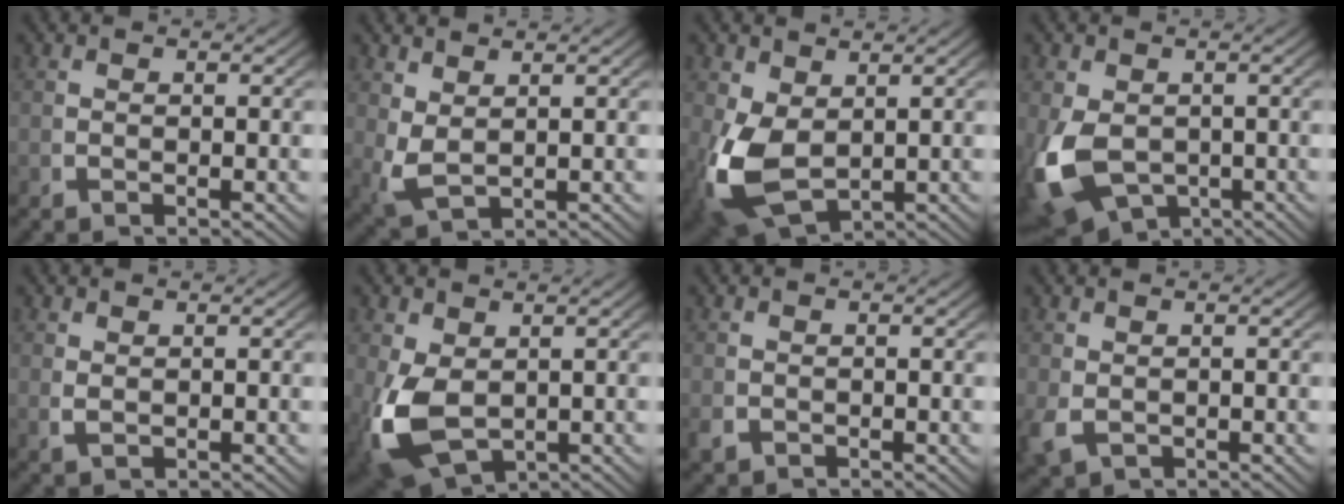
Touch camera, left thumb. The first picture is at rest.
{"total": 3.4, "force": [0.8, 2.1, 2.5], "torque": [-0.061, -0.018, 0.034]}
{"total": 8.2, "force": [-1.7, 5.6, 5.7], "torque": [-0.154, -0.052, 0.002]}
{"total": 7.8, "force": [-2.5, 5.7, 4.6], "torque": [-0.121, -0.046, -0.020]}
{"total": 0.7, "force": [0.4, 0.3, 0.5], "torque": [-0.015, -0.003, 0.017]}
{"total": 7.4, "force": [-1.6, 5.0, 5.2], "torque": [-0.137, -0.042, -0.001]}
{"total": 1.3, "force": [-0.6, 1.1, 0.4], "torque": [-0.013, -0.009, -0.007]}
{"total": 2.2, "force": [-0.6, 1.7, 1.3], "torque": [-0.038, -0.014, 0.003]}